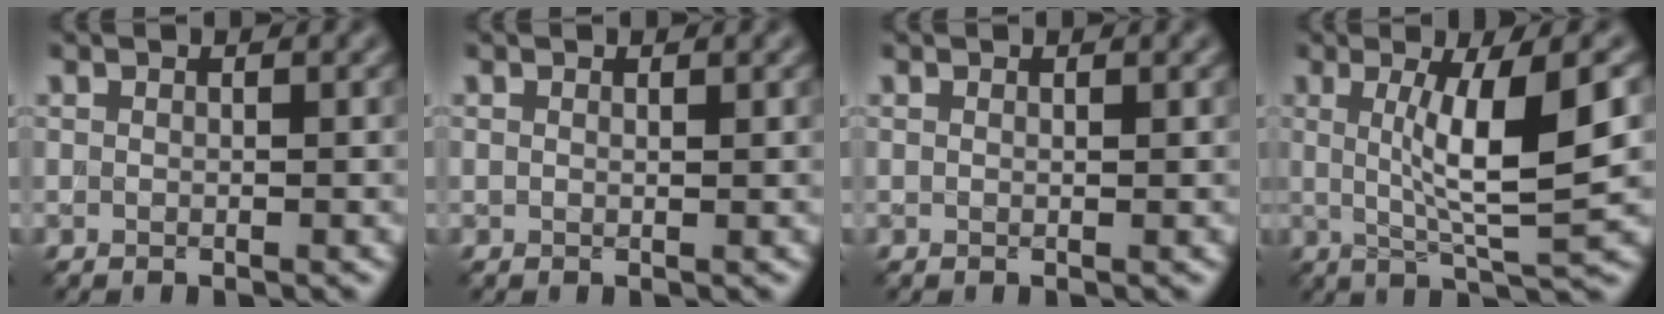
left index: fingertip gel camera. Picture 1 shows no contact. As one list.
[{"total": 0.0}, {"total": 0.0}, {"total": 7.3, "force": [0.8, 1.2, 7.1], "torque": [-0.114, -0.005, 0.018]}]